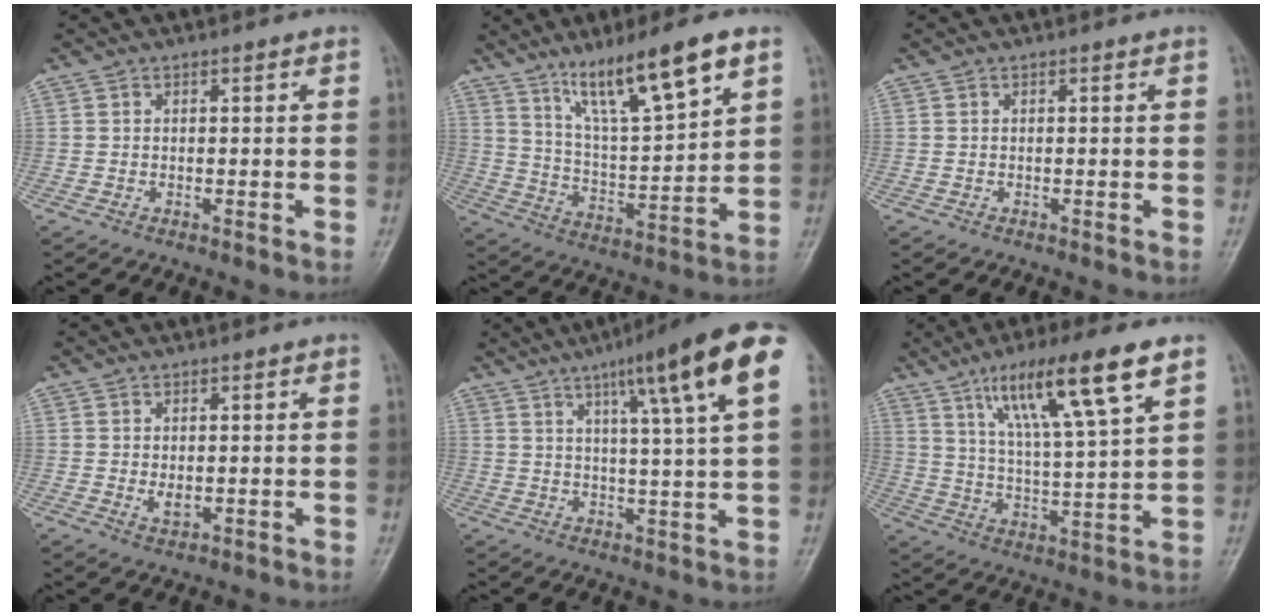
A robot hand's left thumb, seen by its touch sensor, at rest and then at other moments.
{"total": 15.4, "force": [9.5, 2.6, 11.8], "torque": [-0.199, -0.045, 0.179]}
{"total": 0.0}
{"total": 2.2, "force": [-0.1, 1.3, 1.7], "torque": [-0.022, -0.006, 0.006]}
{"total": 17.2, "force": [8.1, 1.4, 15.1], "torque": [-0.211, -0.013, 0.105]}
{"total": 16.6, "force": [9.0, 2.4, 13.8], "torque": [-0.236, -0.029, 0.161]}